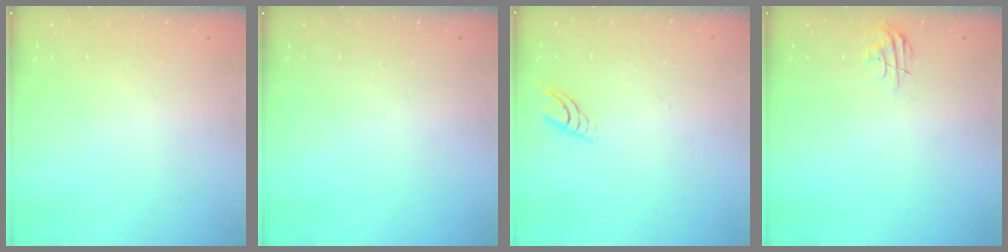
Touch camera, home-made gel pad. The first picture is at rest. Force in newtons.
{"total": 2.5, "press": 2.5, "slide": 0.3}
{"total": 7.0, "press": 7.0, "slide": 0.7}
{"total": 4.8, "press": 4.8, "slide": 0.4}